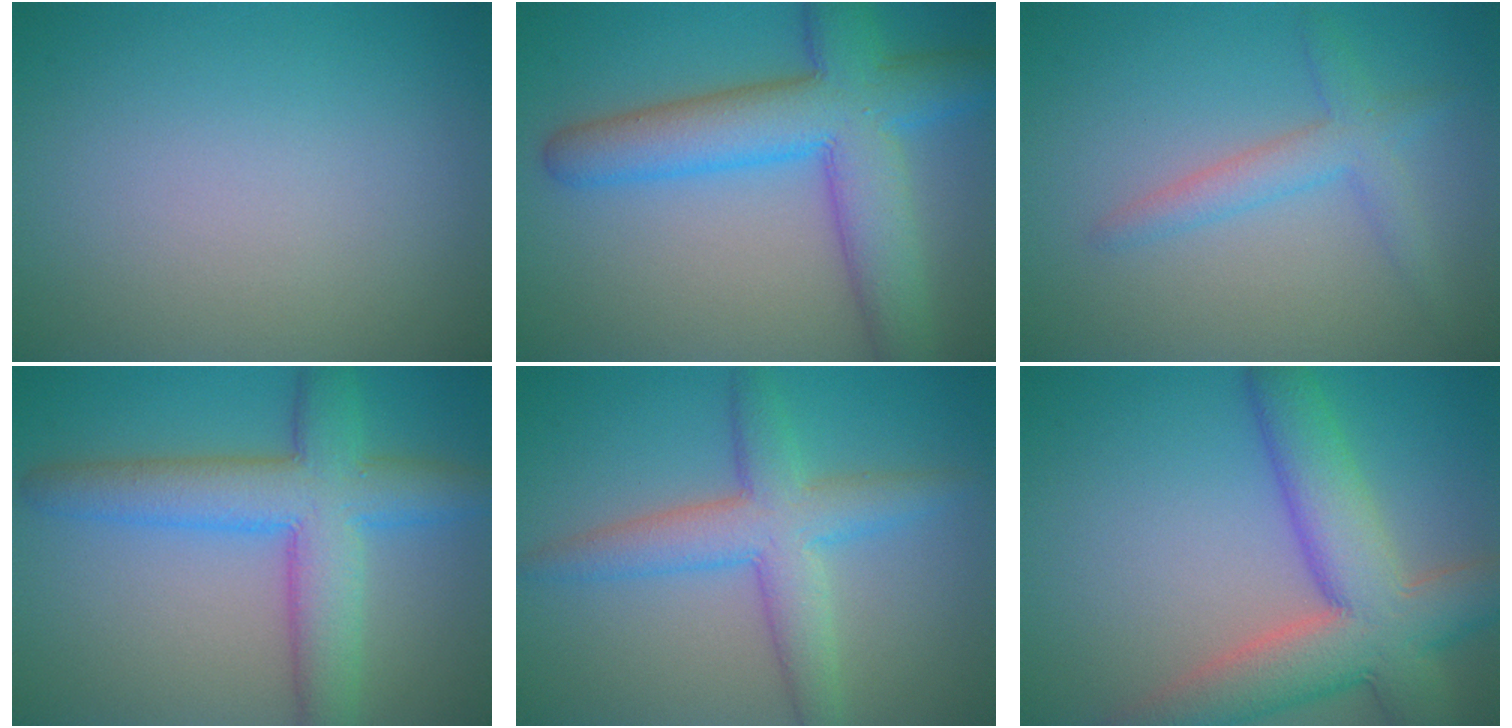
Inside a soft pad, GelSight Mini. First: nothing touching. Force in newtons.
{"total": 9.0, "press": 9.0, "slide": 0.5}
{"total": 2.6, "press": 2.6, "slide": 0.2}
{"total": 7.6, "press": 7.6, "slide": 0.3}
{"total": 5.2, "press": 5.2, "slide": 0.2}
{"total": 9.2, "press": 9.2, "slide": 0.5}